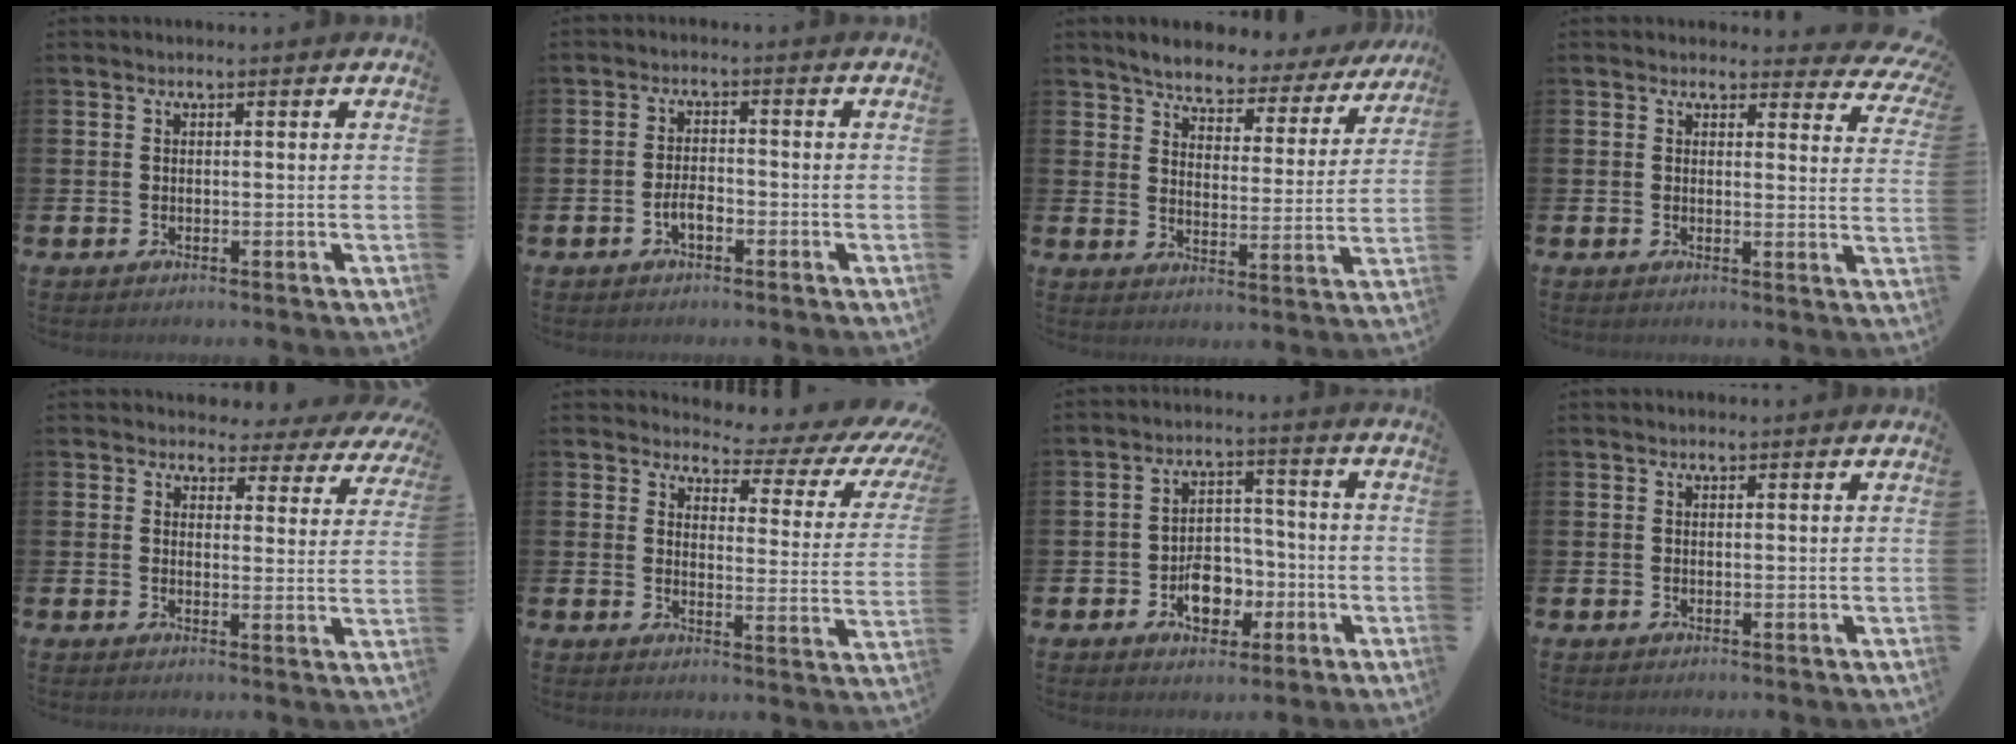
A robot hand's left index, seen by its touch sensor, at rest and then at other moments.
{"total": 2.5, "force": [-1.0, 1.2, 2.0], "torque": [-0.037, 0.005, -0.020]}
{"total": 4.7, "force": [4.5, 1.0, 0.9], "torque": [-0.047, -0.033, 0.072]}
{"total": 2.7, "force": [2.3, 1.3, 0.3], "torque": [0.002, -0.017, 0.035]}
{"total": 3.1, "force": [2.6, 1.7, 0.3], "torque": [-0.010, -0.023, 0.039]}
{"total": 4.1, "force": [3.2, 1.9, 1.6], "torque": [-0.030, -0.037, 0.043]}
{"total": 6.0, "force": [-2.2, 4.2, 3.6], "torque": [-0.054, 0.011, -0.042]}
{"total": 0.5, "force": [0.5, 0.1, 0.1], "torque": [0.007, -0.002, 0.007]}